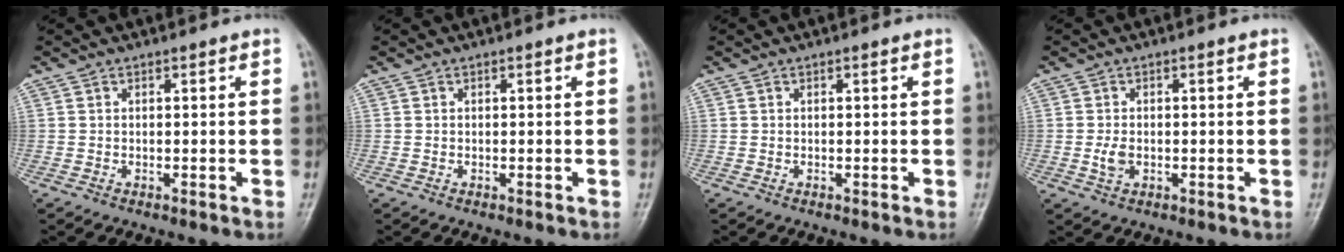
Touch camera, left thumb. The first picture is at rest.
{"total": 0.0}
{"total": 0.0}
{"total": 2.5, "force": [-0.5, 1.6, 1.9], "torque": [-0.037, 0.002, -0.009]}